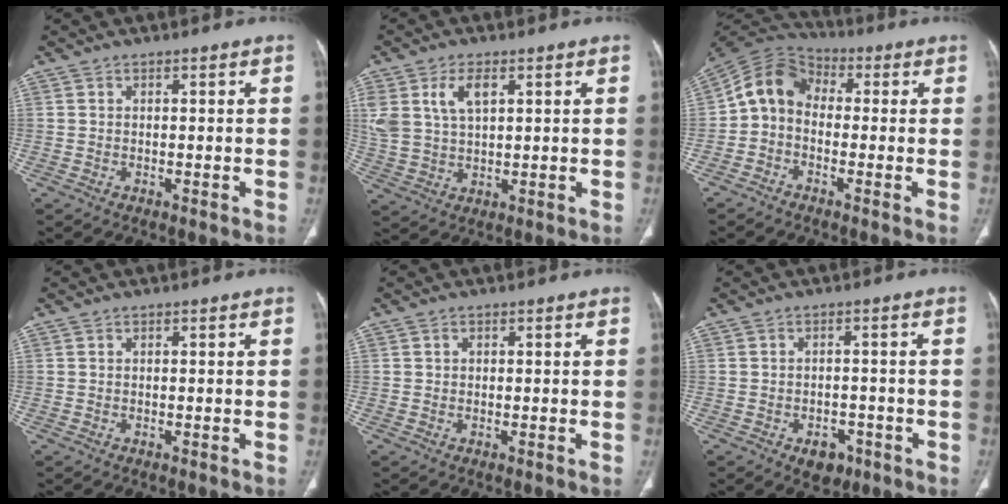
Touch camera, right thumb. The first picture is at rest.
{"total": 8.8, "force": [3.5, 4.9, 6.4], "torque": [-0.135, -0.003, 0.075]}
{"total": 9.0, "force": [-0.7, 7.1, 5.6], "torque": [-0.092, 0.037, -0.034]}
{"total": 0.0}
{"total": 0.6, "force": [0.2, 0.5, 0.2], "torque": [0.001, 0.002, 0.003]}
{"total": 4.7, "force": [-2.4, 3.2, 2.4], "torque": [-0.015, 0.012, -0.027]}